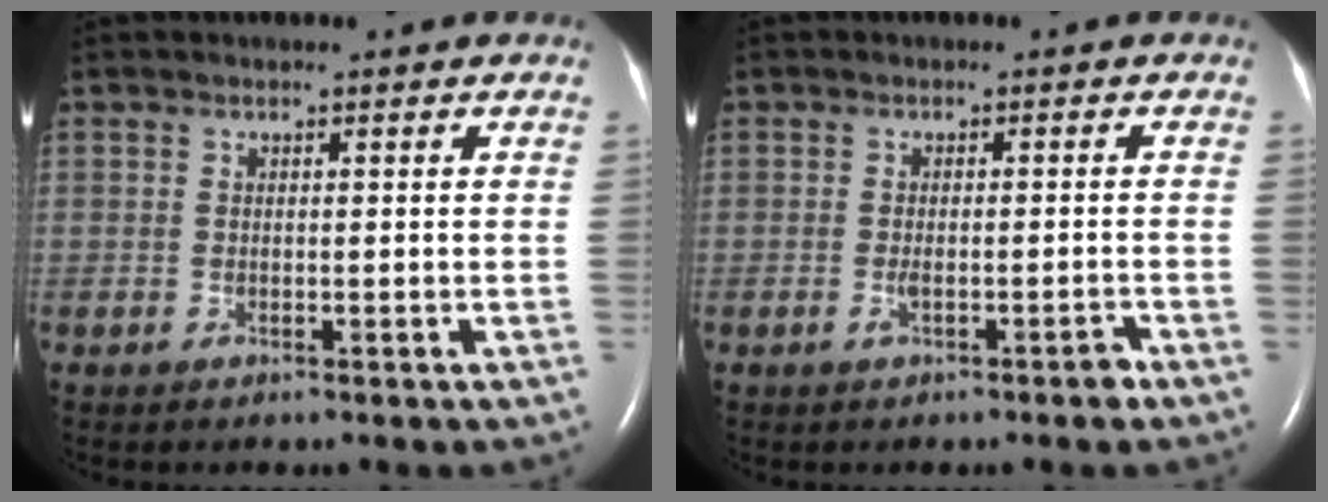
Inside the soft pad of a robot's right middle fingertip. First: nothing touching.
{"total": 2.3, "force": [-1.4, 0.5, 1.8], "torque": [-0.028, 0.001, -0.021]}